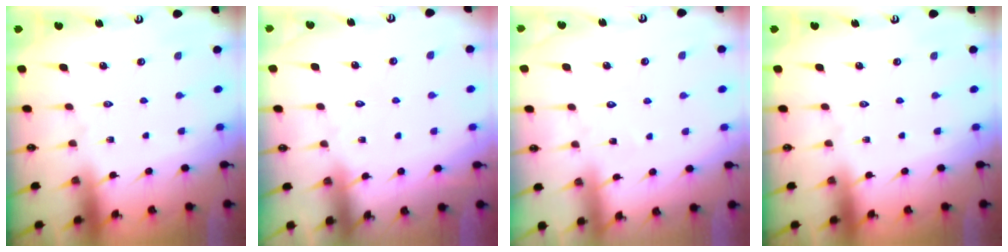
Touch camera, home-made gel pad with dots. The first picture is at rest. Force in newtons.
{"total": 2.9, "press": 2.9, "slide": 0.4}
{"total": 4.8, "press": 4.8, "slide": 0.5}
{"total": 0.0}